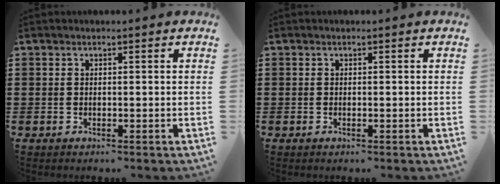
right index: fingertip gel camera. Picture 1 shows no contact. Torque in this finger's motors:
{"motor_torque": [0.76, 0.55, 0.01, 0.00]}